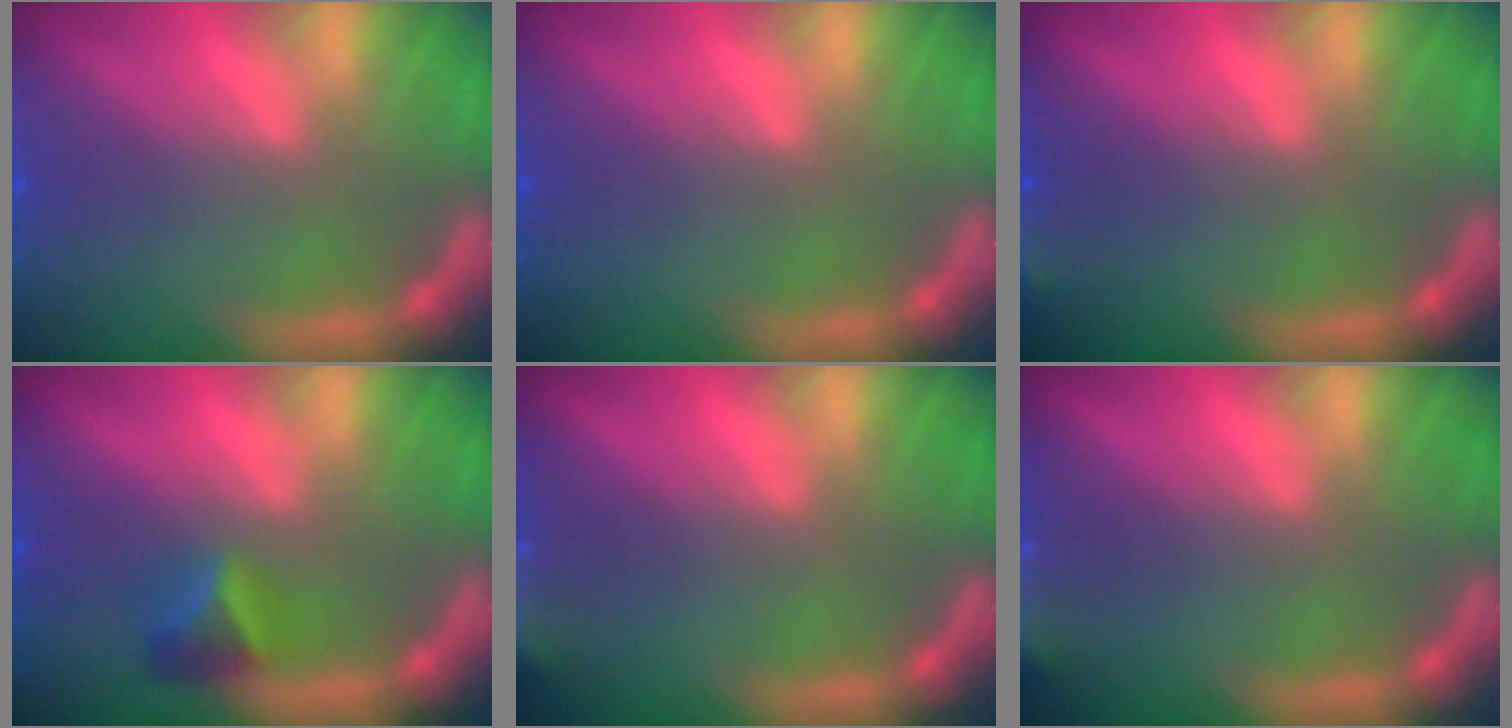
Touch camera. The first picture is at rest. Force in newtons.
{"total": 0.0}
{"total": 1.9}
{"total": 2.4}
{"total": 4.4}
{"total": 4.4}